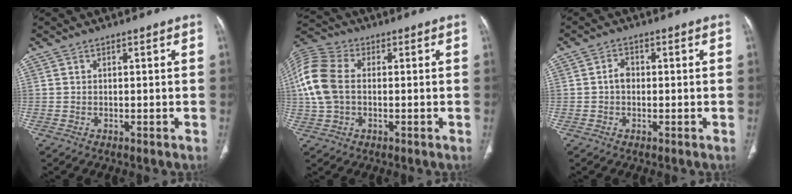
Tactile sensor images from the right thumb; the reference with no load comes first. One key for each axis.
{"total": 12.0, "fx": 0.4, "fy": 8.2, "fz": 8.8, "tx": -0.205, "ty": 0.020, "tz": 0.003}
{"total": 2.5, "fx": -0.2, "fy": 1.9, "fz": 1.6, "tx": -0.021, "ty": 0.009, "tz": -0.009}